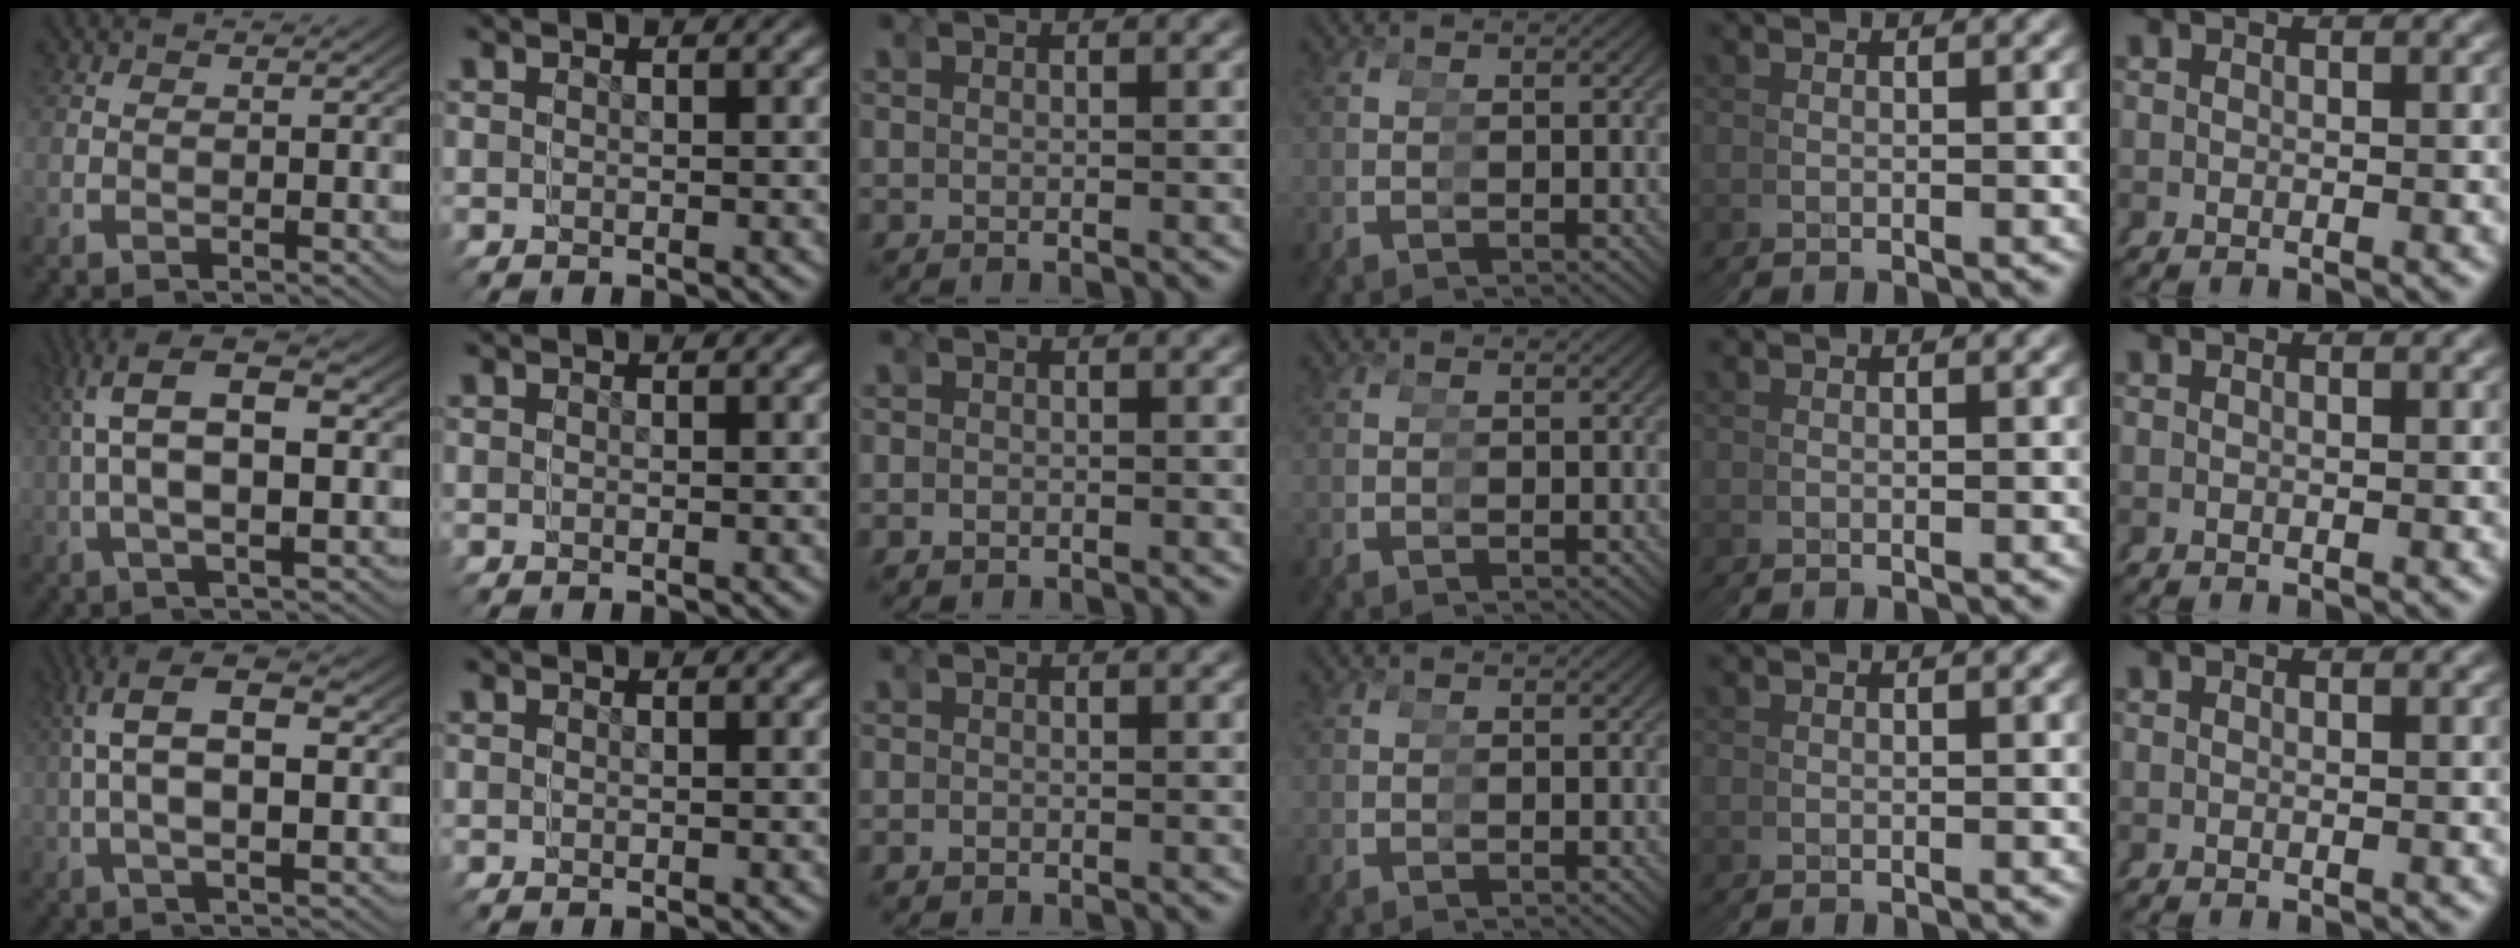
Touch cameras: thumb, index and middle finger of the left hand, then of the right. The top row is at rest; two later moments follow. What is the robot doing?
{"motion": "grasp_and_lifting", "object": "bandage"}